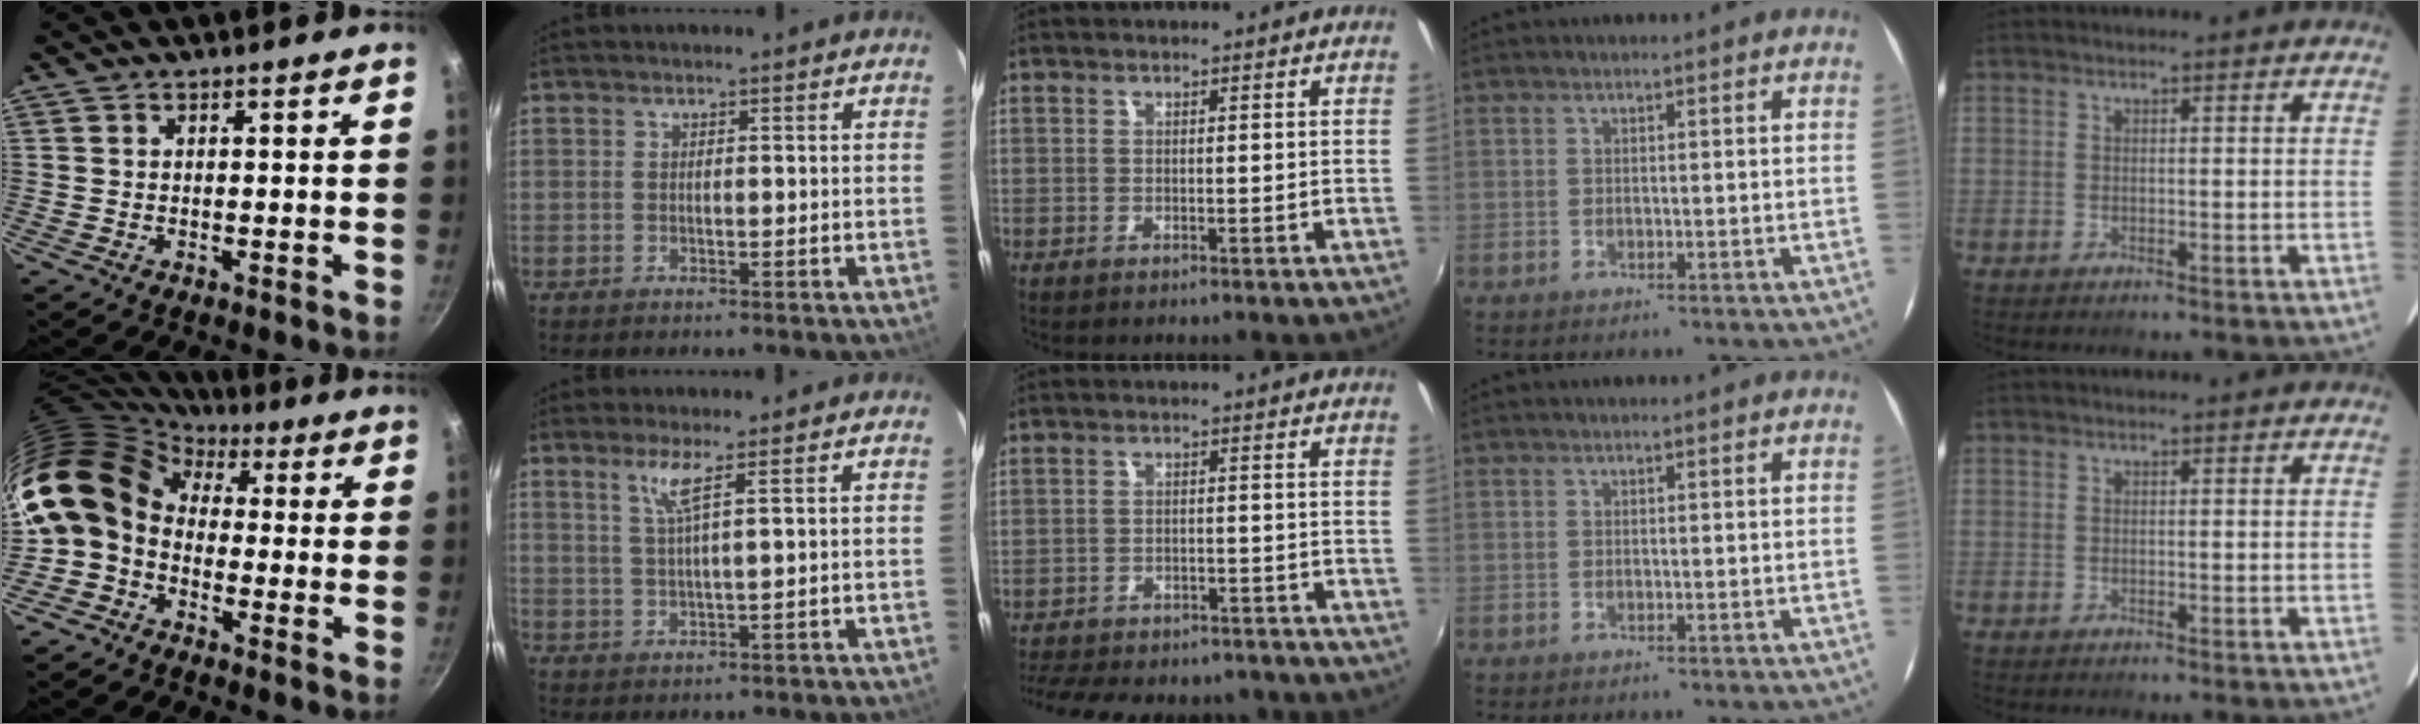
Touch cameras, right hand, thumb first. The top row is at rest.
{"thumb": {"total": 13.5, "force": [0.9, 10.1, 8.9], "torque": [-0.156, 0.027, -0.010]}, "index": {"total": 3.3, "force": [1.8, -0.8, 2.7], "torque": [-0.049, -0.007, 0.037]}, "middle": {"total": 18.9, "force": [-16.2, 7.0, 6.8], "torque": [-0.161, 0.005, -0.210]}}